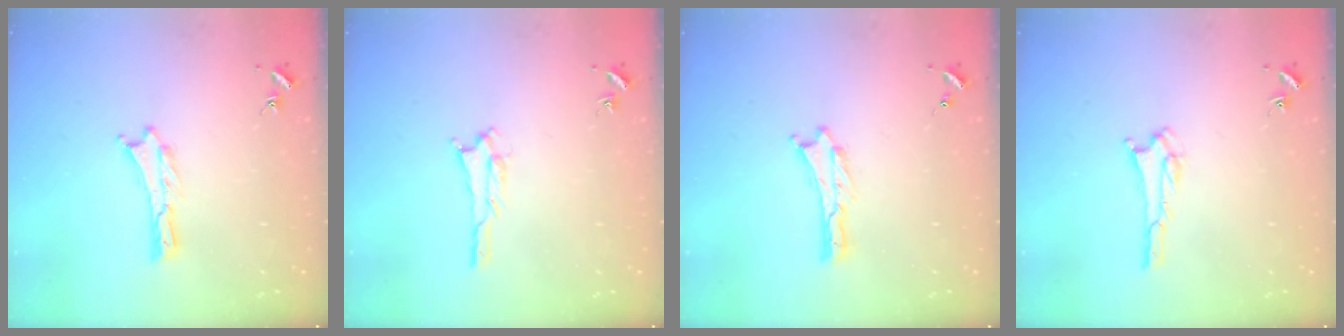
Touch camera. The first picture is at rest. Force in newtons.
{"total": 1.1, "press": 1.1, "slide": 0.2}
{"total": 0.0}
{"total": 1.9, "press": 1.9, "slide": 0.2}